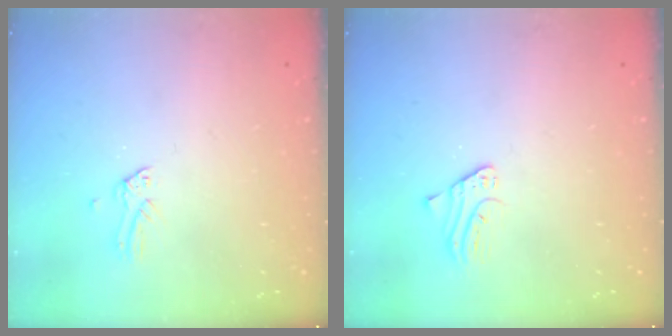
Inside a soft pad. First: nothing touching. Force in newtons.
{"total": 1.7, "press": 1.7, "slide": 0.3}